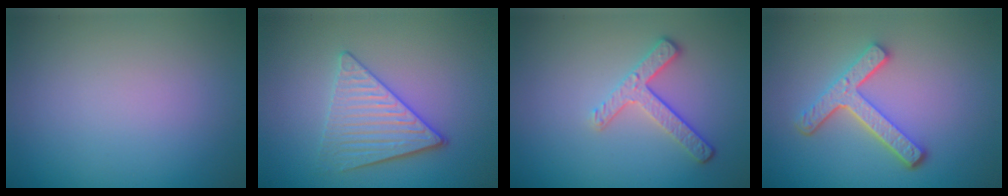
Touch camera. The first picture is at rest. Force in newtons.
{"total": 3.9, "press": 3.5, "slide": 1.7}
{"total": 2.7, "press": 2.3, "slide": 1.5}
{"total": 4.4, "press": 3.3, "slide": 2.9}